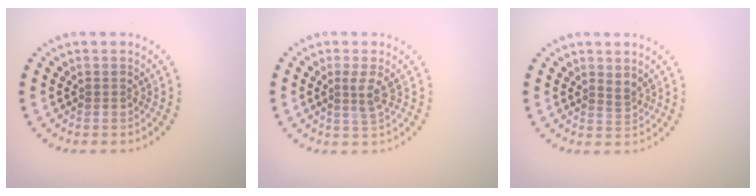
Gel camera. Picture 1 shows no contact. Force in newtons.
{"total": 1.9, "press": 1.4, "slide": 1.3}
{"total": 1.0, "press": 0.5, "slide": 0.8}